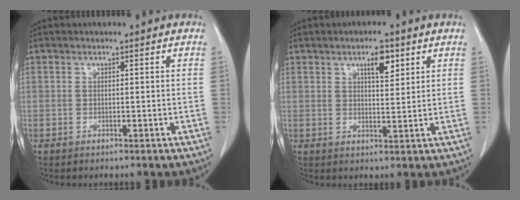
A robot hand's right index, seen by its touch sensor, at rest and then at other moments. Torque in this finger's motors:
{"motor_torque": [0.27, 0.27, 0.05, 0.03]}